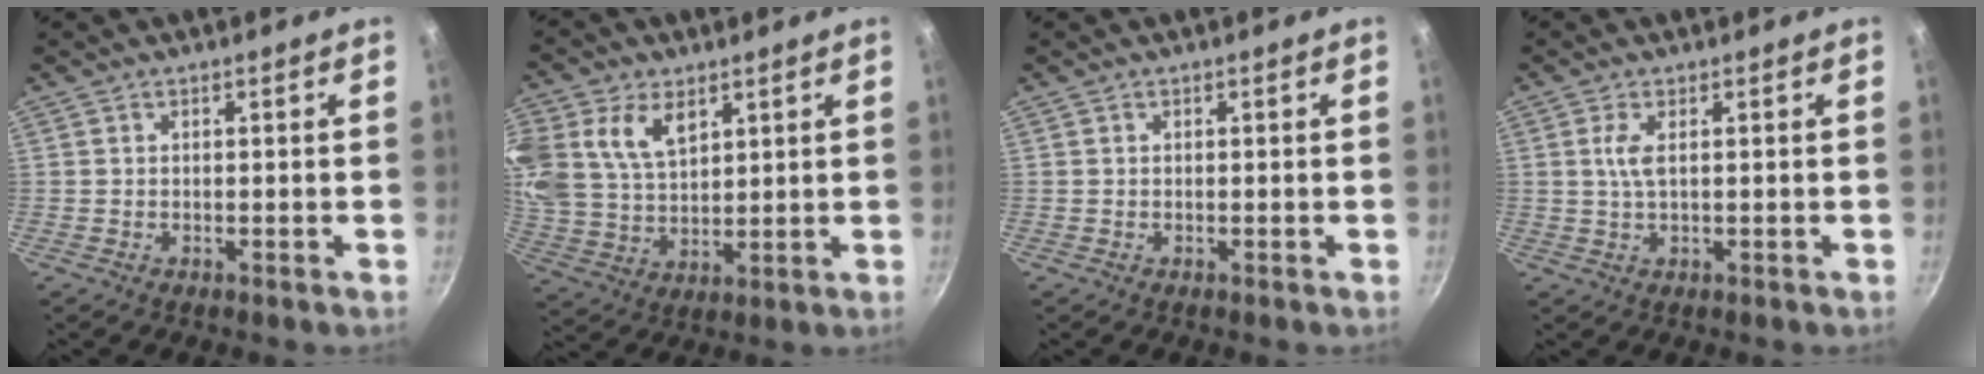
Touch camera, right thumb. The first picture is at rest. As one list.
[{"total": 14.4, "force": [6.1, 9.6, 8.9], "torque": [-0.183, -0.011, 0.125]}, {"total": 0.0}, {"total": 3.0, "force": [0.7, 1.0, 2.7], "torque": [-0.064, 0.001, 0.016]}]